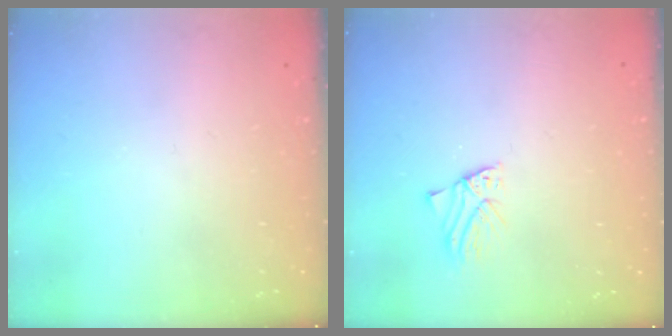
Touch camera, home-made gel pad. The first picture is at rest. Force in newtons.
{"total": 1.2, "press": 1.2, "slide": 0.1}